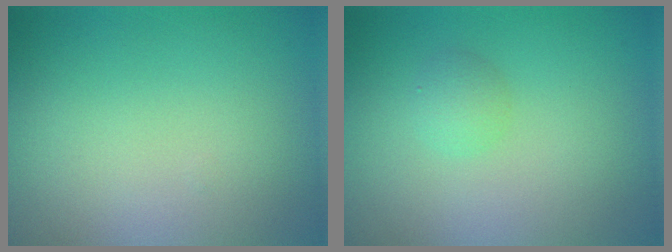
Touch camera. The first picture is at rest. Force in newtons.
{"total": 1.2, "press": 1.2, "slide": 0.1}